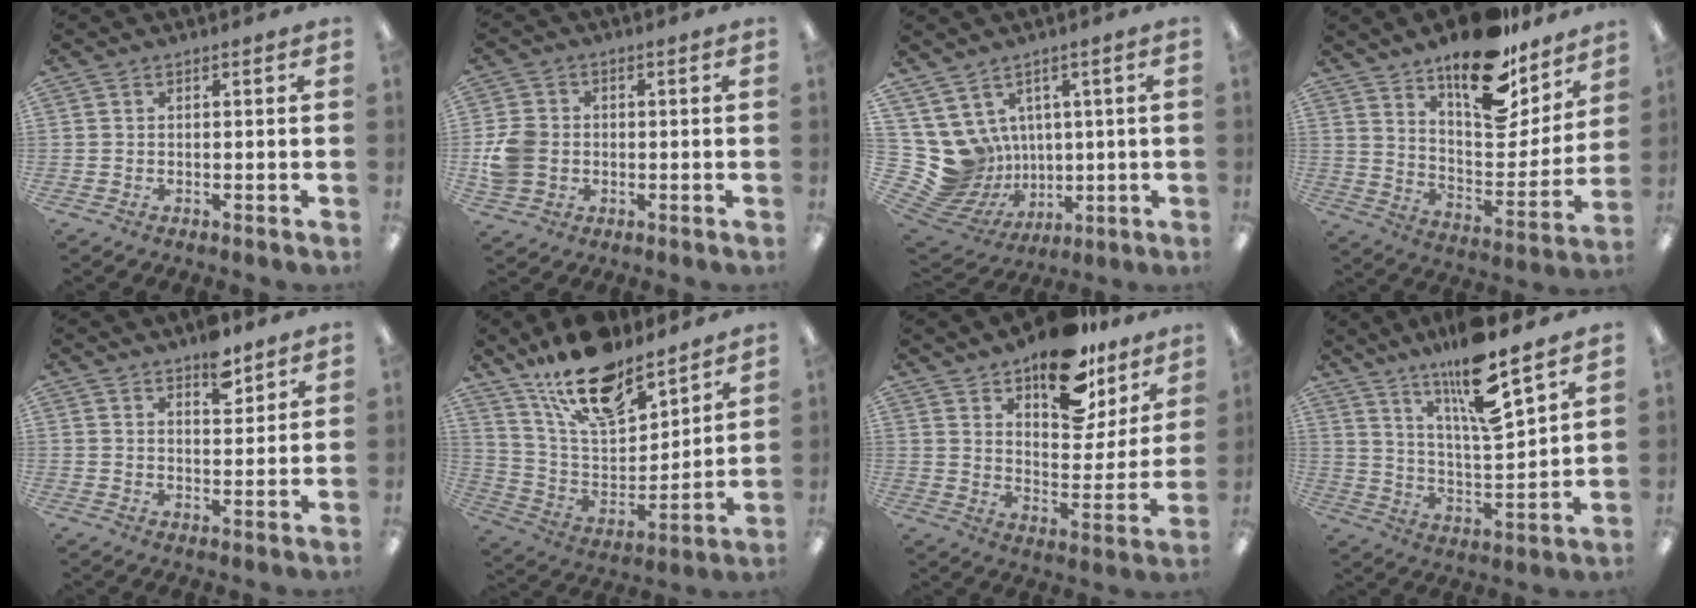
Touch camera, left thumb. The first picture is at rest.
{"total": 7.7, "force": [-0.5, 6.8, 3.5], "torque": [-0.066, 0.015, -0.004]}
{"total": 11.6, "force": [1.5, 11.1, 2.8], "torque": [-0.113, -0.038, 0.045]}
{"total": 20.8, "force": [15.2, 8.8, 11.3], "torque": [-0.151, -0.110, 0.259]}
{"total": 7.1, "force": [5.1, 3.2, 3.6], "torque": [-0.035, -0.030, 0.085]}
{"total": 20.0, "force": [14.9, 8.5, 10.2], "torque": [-0.188, -0.083, 0.263]}
{"total": 17.2, "force": [13.0, 7.7, 8.2], "torque": [-0.109, -0.086, 0.224]}
{"total": 14.8, "force": [11.2, 2.5, 9.3], "torque": [-0.163, -0.072, 0.185]}